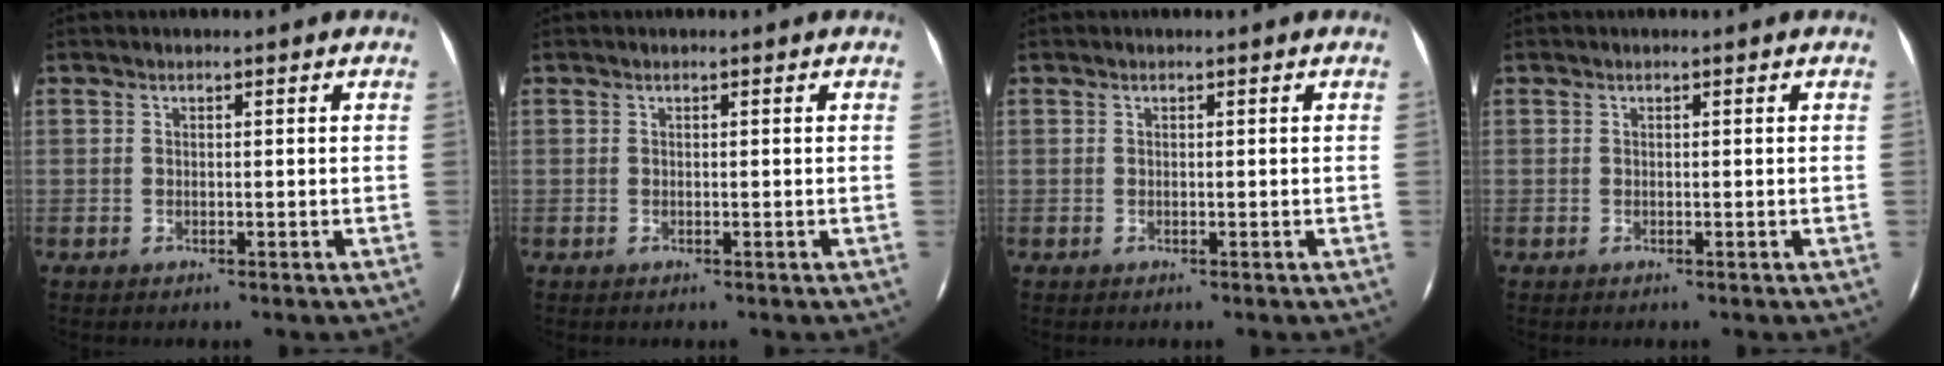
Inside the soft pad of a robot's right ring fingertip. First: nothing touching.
{"total": 0.0}
{"total": 0.0}
{"total": 0.0}